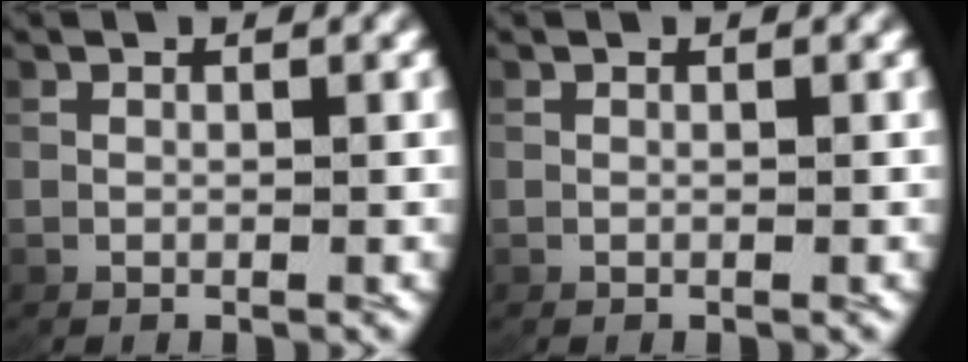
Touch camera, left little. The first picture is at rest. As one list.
[{"total": 0.0}]